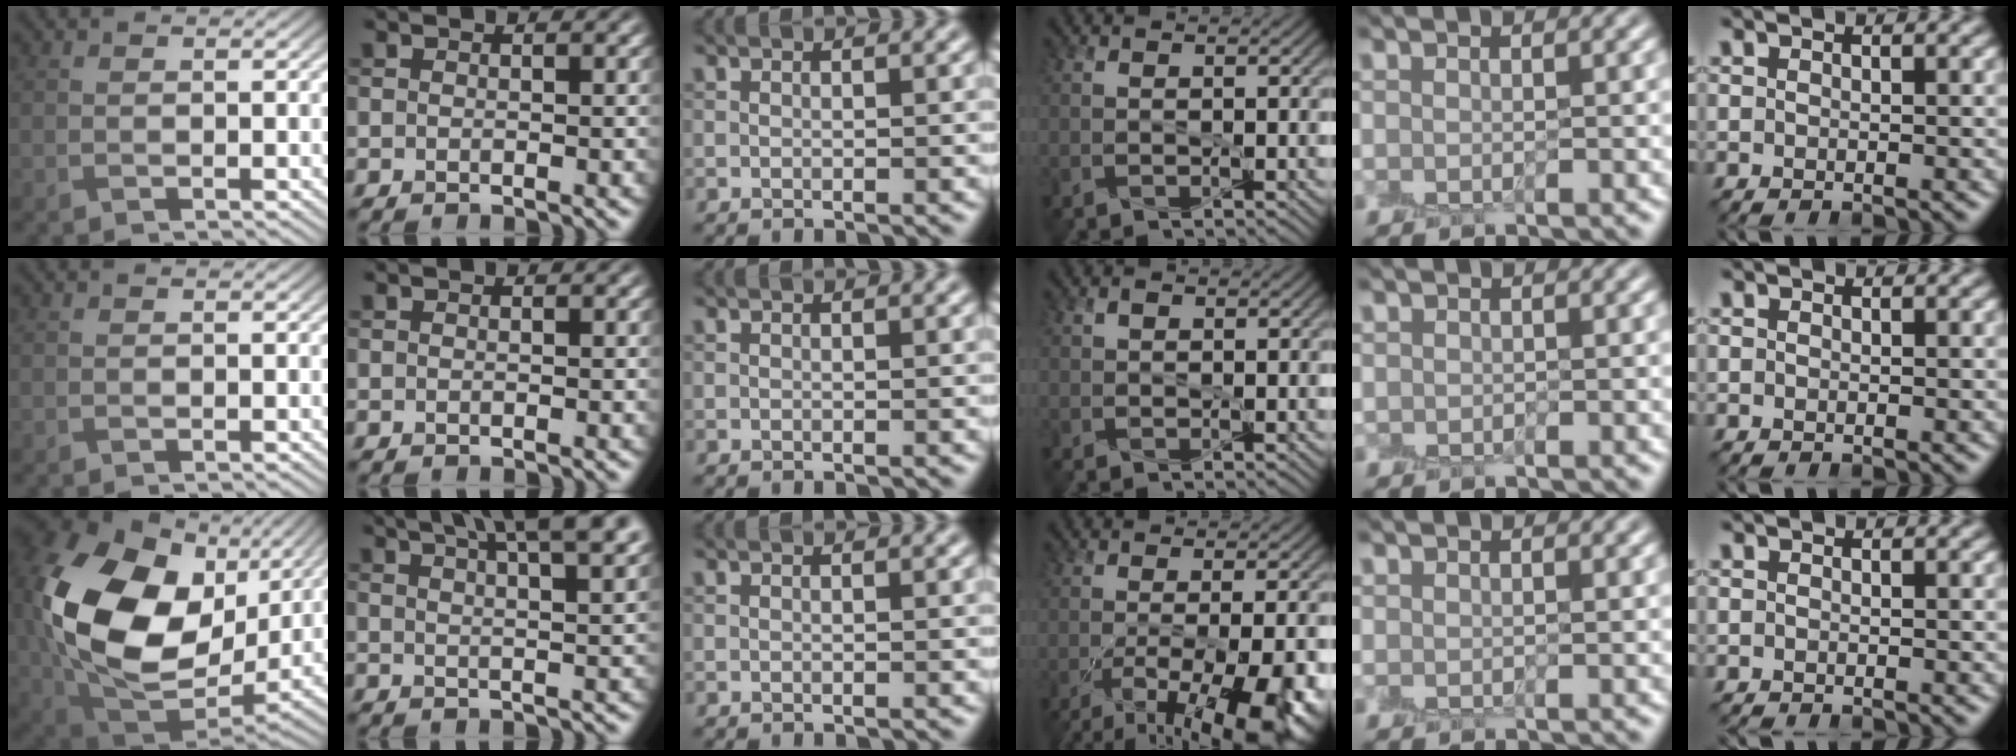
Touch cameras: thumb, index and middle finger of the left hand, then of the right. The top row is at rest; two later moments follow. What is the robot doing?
{"motion": "peel", "object": "small bumper sticker"}